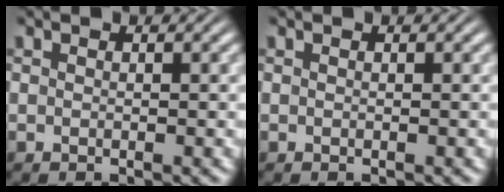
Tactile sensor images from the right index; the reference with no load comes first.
{"total": 0.0}